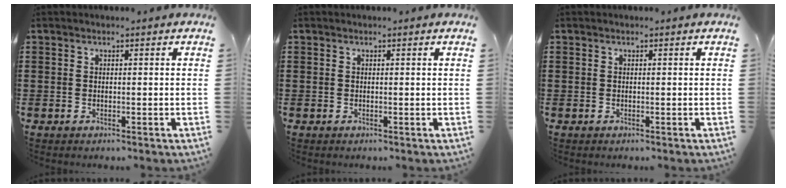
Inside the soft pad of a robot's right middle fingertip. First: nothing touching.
{"total": 0.0}
{"total": 0.0}